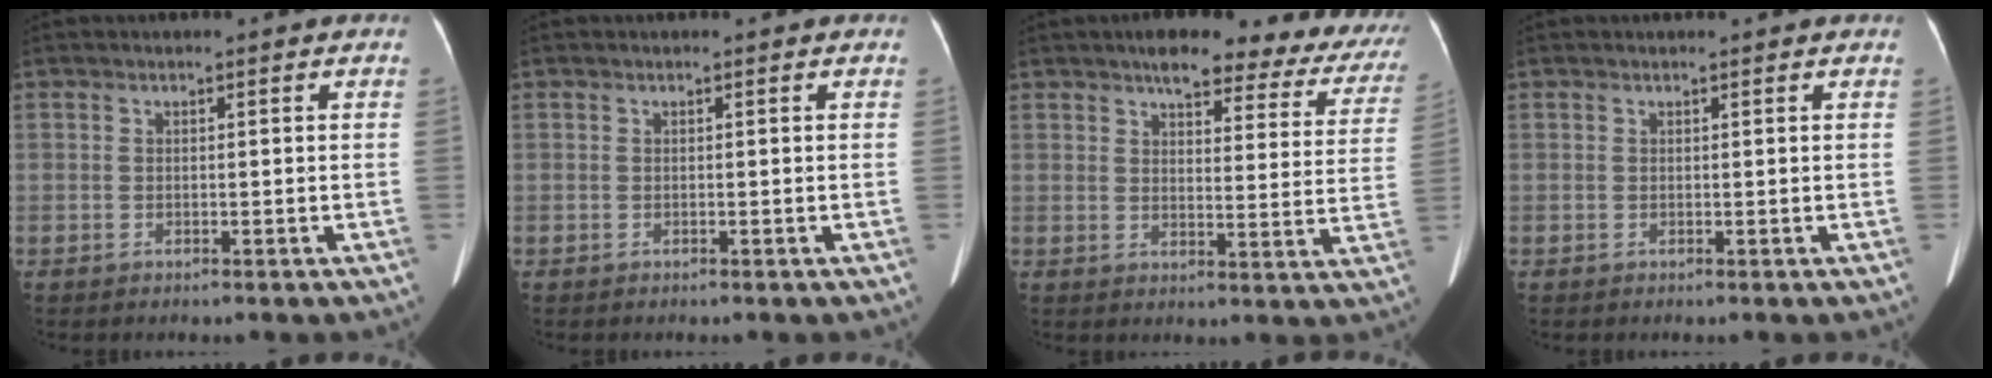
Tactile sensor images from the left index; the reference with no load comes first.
{"total": 0.0}
{"total": 19.9, "force": [16.6, 5.6, 9.3], "torque": [-0.092, -0.001, 0.177]}
{"total": 0.8, "force": [0.8, 0.0, 0.2], "torque": [-0.011, 0.005, 0.009]}